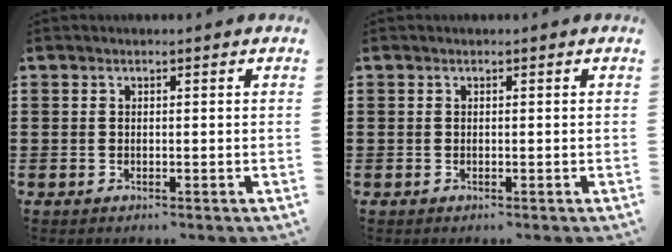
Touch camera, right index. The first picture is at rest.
{"total": 0.0}